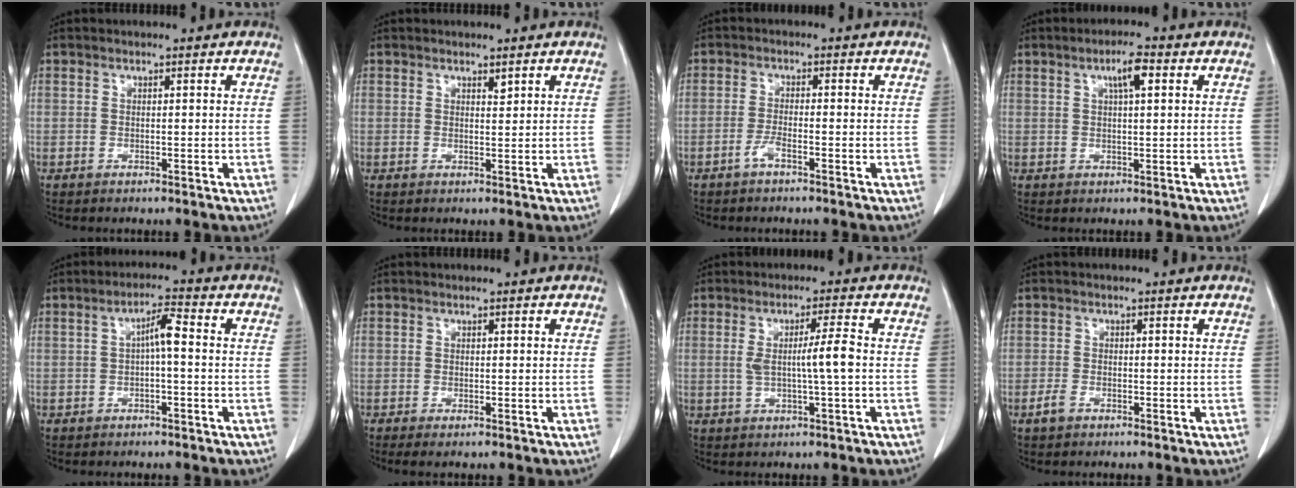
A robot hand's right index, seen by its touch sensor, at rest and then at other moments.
{"total": 0.9, "force": [0.7, 0.2, 0.5], "torque": [-0.013, -0.006, 0.012]}
{"total": 2.1, "force": [-1.4, 0.1, 1.7], "torque": [-0.036, -0.001, -0.031]}
{"total": 3.9, "force": [1.6, 0.7, 3.6], "torque": [-0.065, 0.006, 0.027]}
{"total": 3.9, "force": [0.0, 0.6, 3.8], "torque": [-0.065, 0.014, -0.001]}
{"total": 1.1, "force": [-0.6, 0.2, 0.9], "torque": [-0.017, -0.002, -0.011]}
{"total": 5.1, "force": [-0.1, -0.4, 5.1], "torque": [-0.092, -0.001, -0.001]}
{"total": 1.8, "force": [-1.1, 1.0, 0.9], "torque": [-0.023, 0.002, -0.020]}